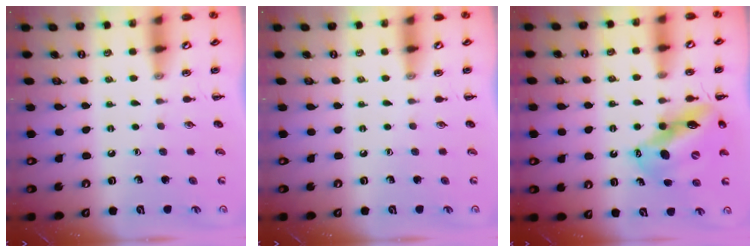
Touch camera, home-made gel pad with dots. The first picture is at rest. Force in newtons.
{"total": 0.0}
{"total": 13.6, "press": 13.1, "slide": 3.5}